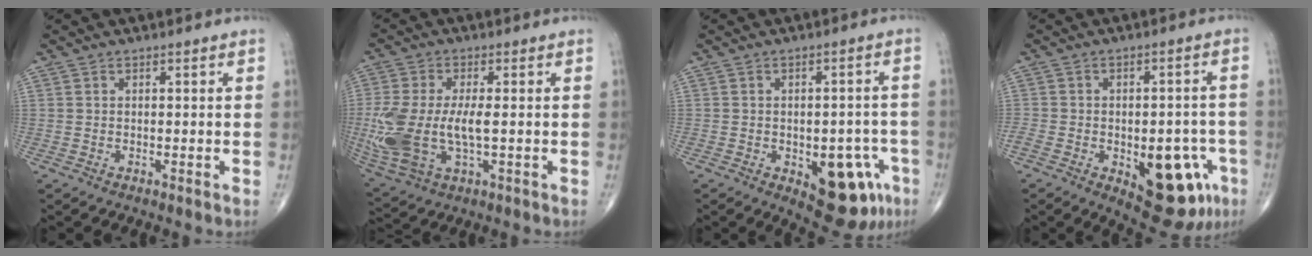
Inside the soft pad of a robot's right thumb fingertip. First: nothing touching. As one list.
[{"total": 15.0, "force": [-1.2, 7.1, 13.1], "torque": [-0.314, -0.012, -0.011]}, {"total": 12.9, "force": [-5.0, 6.4, 10.0], "torque": [-0.084, 0.023, -0.050]}, {"total": 16.7, "force": [-6.7, 8.1, 13.0], "torque": [-0.153, 0.026, -0.077]}]